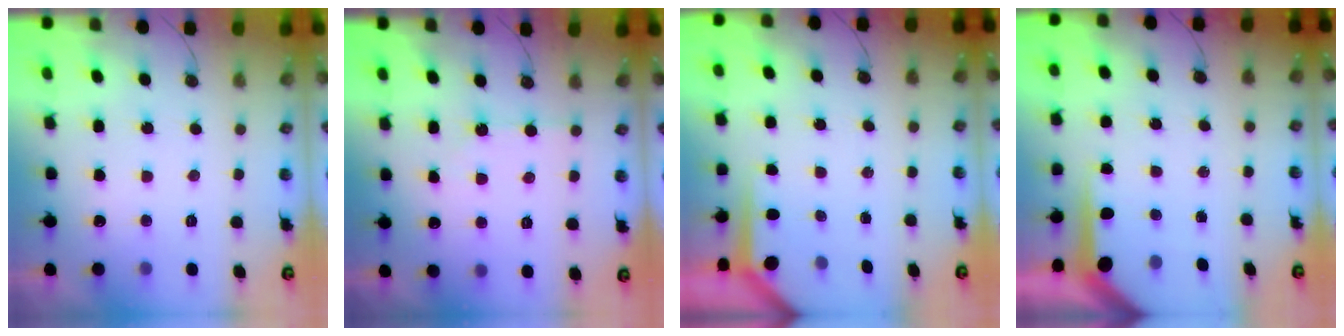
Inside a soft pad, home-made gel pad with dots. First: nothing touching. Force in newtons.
{"total": 2.6, "press": 2.5, "slide": 0.5}
{"total": 3.7, "press": 3.7, "slide": 0.2}
{"total": 6.2, "press": 6.2, "slide": 0.6}